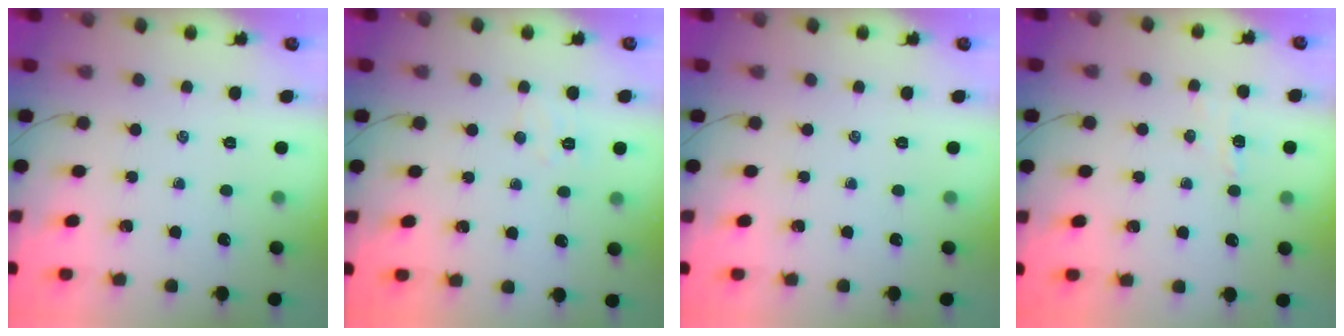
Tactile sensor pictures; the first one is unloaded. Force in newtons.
{"total": 3.8, "press": 3.7, "slide": 0.9}
{"total": 0.0}
{"total": 3.0, "press": 2.8, "slide": 0.9}